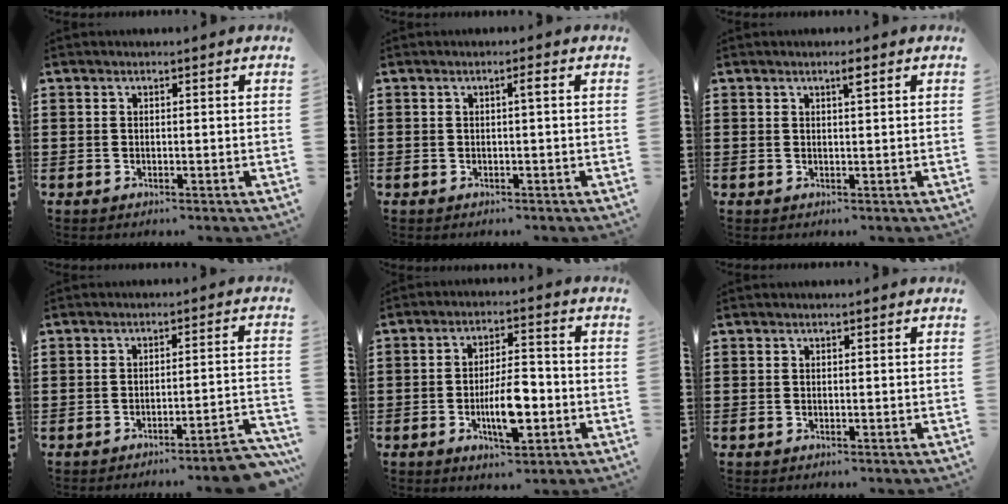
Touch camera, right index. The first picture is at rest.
{"total": 1.1, "force": [0.1, 0.0, 1.1], "torque": [-0.019, 0.000, -0.001]}
{"total": 1.6, "force": [1.0, 0.2, 1.3], "torque": [-0.019, -0.001, 0.014]}
{"total": 4.2, "force": [-3.8, -0.1, 1.7], "torque": [-0.029, -0.008, -0.076]}
{"total": 8.3, "force": [-2.4, 3.1, 7.3], "torque": [-0.147, -0.004, -0.046]}
{"total": 0.0}